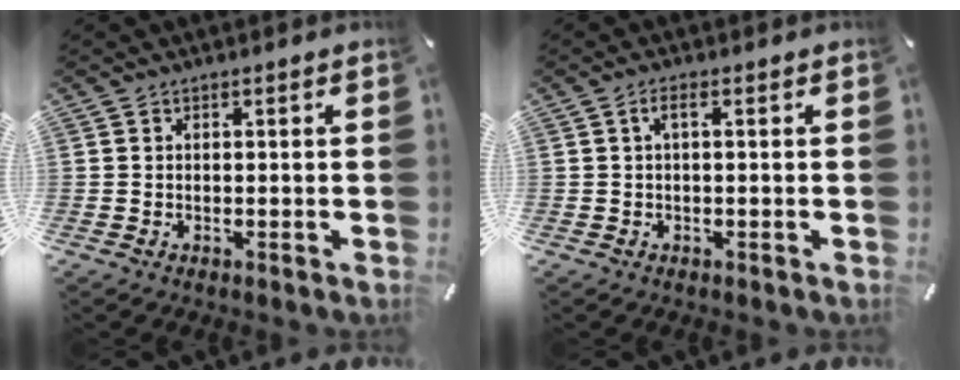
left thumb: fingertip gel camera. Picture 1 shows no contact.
{"total": 2.1, "force": [0.2, 0.5, 2.0], "torque": [-0.040, 0.005, 0.002]}